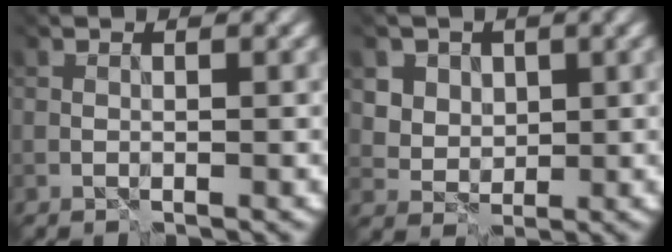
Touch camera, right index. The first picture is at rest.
{"total": 4.6, "force": [2.6, 3.6, 1.1], "torque": [-0.035, -0.002, 0.047]}